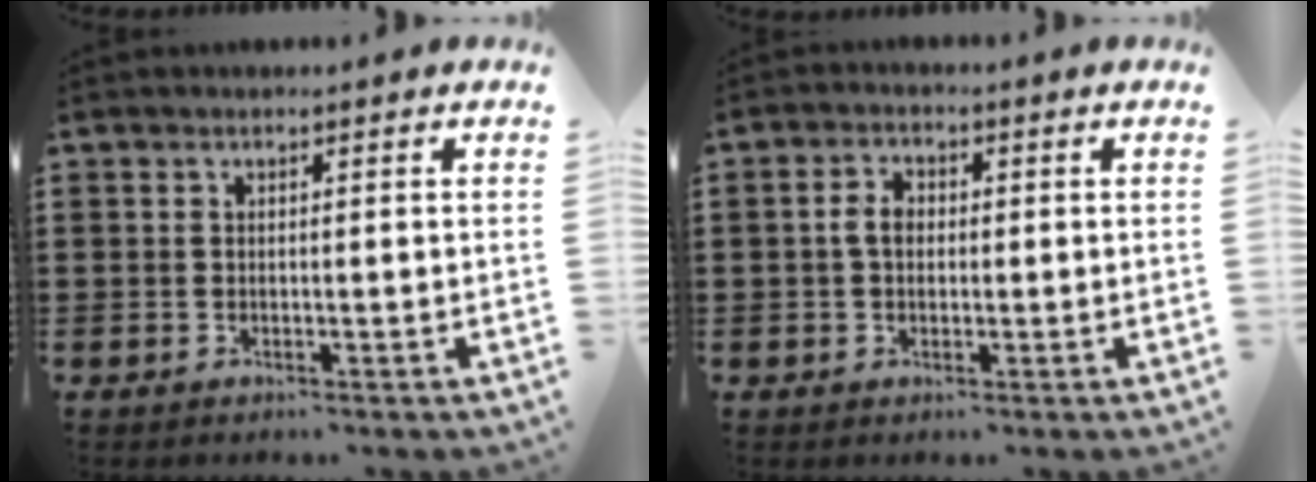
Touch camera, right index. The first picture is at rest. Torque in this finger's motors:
{"motor_torque": [0.36, -0.25, 0.22, 0.05]}